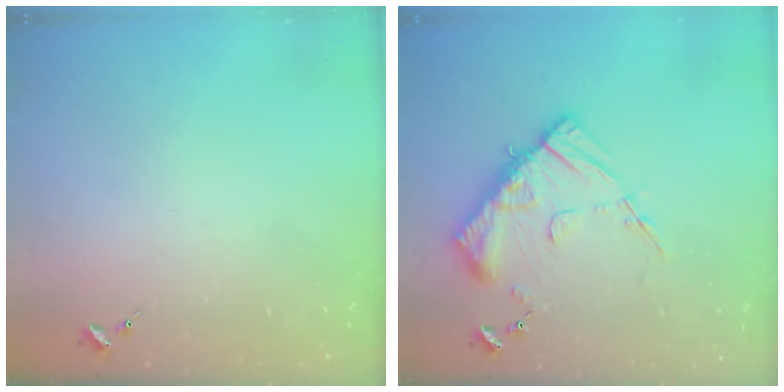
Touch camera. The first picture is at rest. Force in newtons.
{"total": 14.8, "press": 14.7, "slide": 1.4}